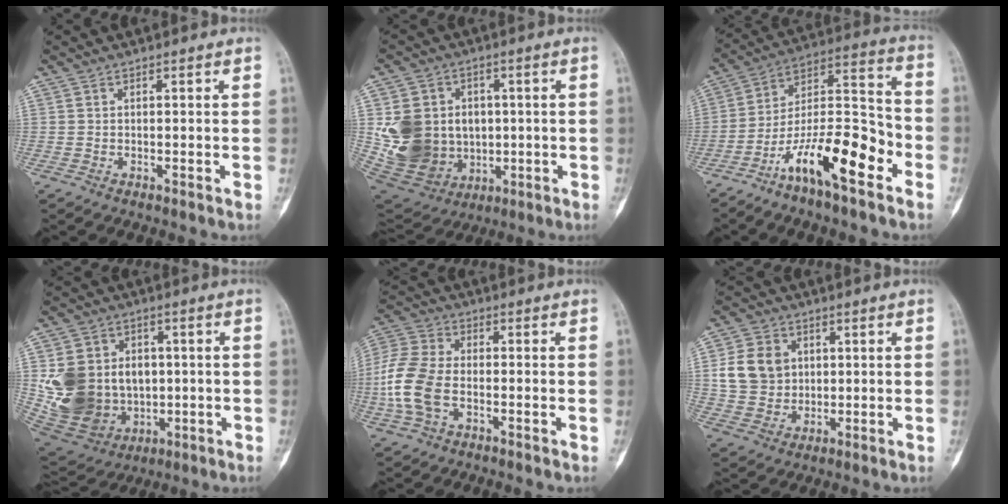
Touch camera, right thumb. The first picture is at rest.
{"total": 18.0, "force": [0.4, 15.2, 9.7], "torque": [-0.161, 0.003, 0.036]}
{"total": 17.2, "force": [-9.2, 5.1, 13.6], "torque": [-0.226, 0.085, -0.163]}
{"total": 19.6, "force": [0.3, 16.0, 11.3], "torque": [-0.196, 0.003, 0.036]}
{"total": 11.8, "force": [-2.4, 7.5, 8.8], "torque": [-0.199, 0.021, -0.054]}
{"total": 9.9, "force": [1.9, 8.5, 4.8], "torque": [-0.064, -0.001, 0.040]}